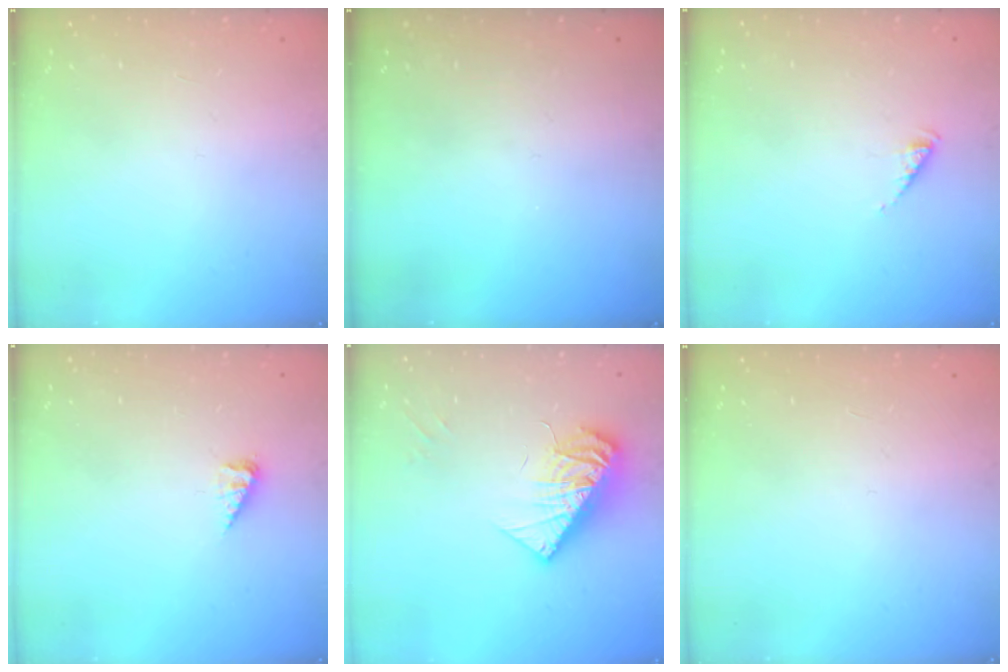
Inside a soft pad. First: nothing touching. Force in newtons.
{"total": 0.0}
{"total": 1.7, "press": 1.6, "slide": 0.4}
{"total": 3.9, "press": 3.9, "slide": 0.5}
{"total": 13.2, "press": 13.1, "slide": 1.1}
{"total": 0.0}